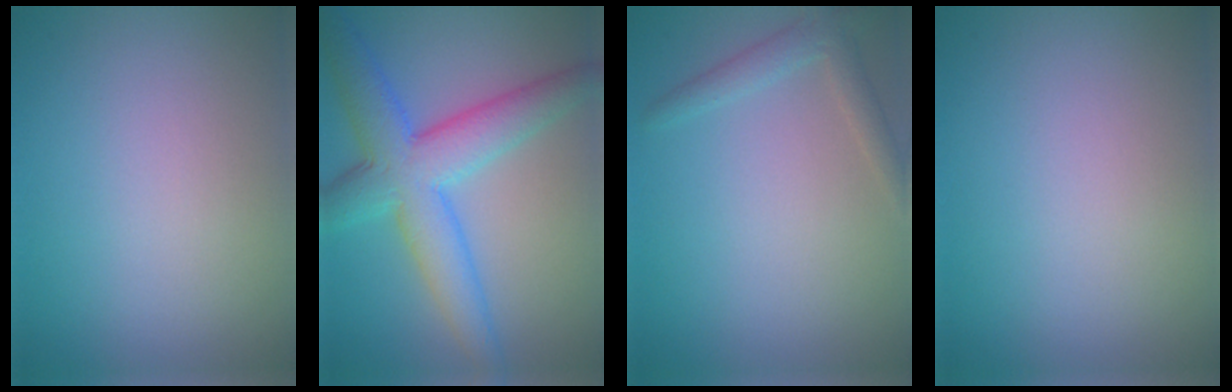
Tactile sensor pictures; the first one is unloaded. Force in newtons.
{"total": 7.6, "press": 7.6, "slide": 0.1}
{"total": 2.0, "press": 2.0, "slide": 0.1}
{"total": 0.0}